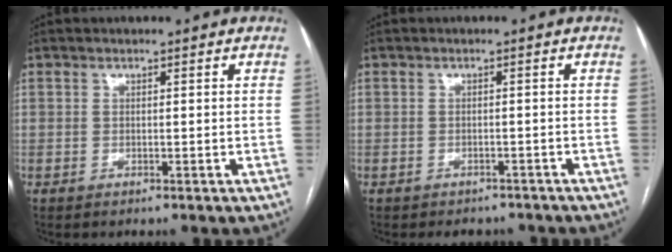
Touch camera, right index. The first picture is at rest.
{"total": 5.4, "force": [-4.7, 2.4, 0.8], "torque": [-0.005, 0.005, -0.050]}